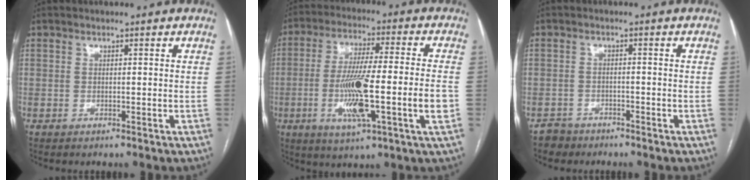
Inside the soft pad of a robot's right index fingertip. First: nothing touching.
{"total": 15.0, "force": [-3.3, 0.5, 14.6], "torque": [-0.271, -0.006, -0.059]}
{"total": 2.6, "force": [-2.0, 1.5, -0.6], "torque": [0.008, 0.006, -0.037]}